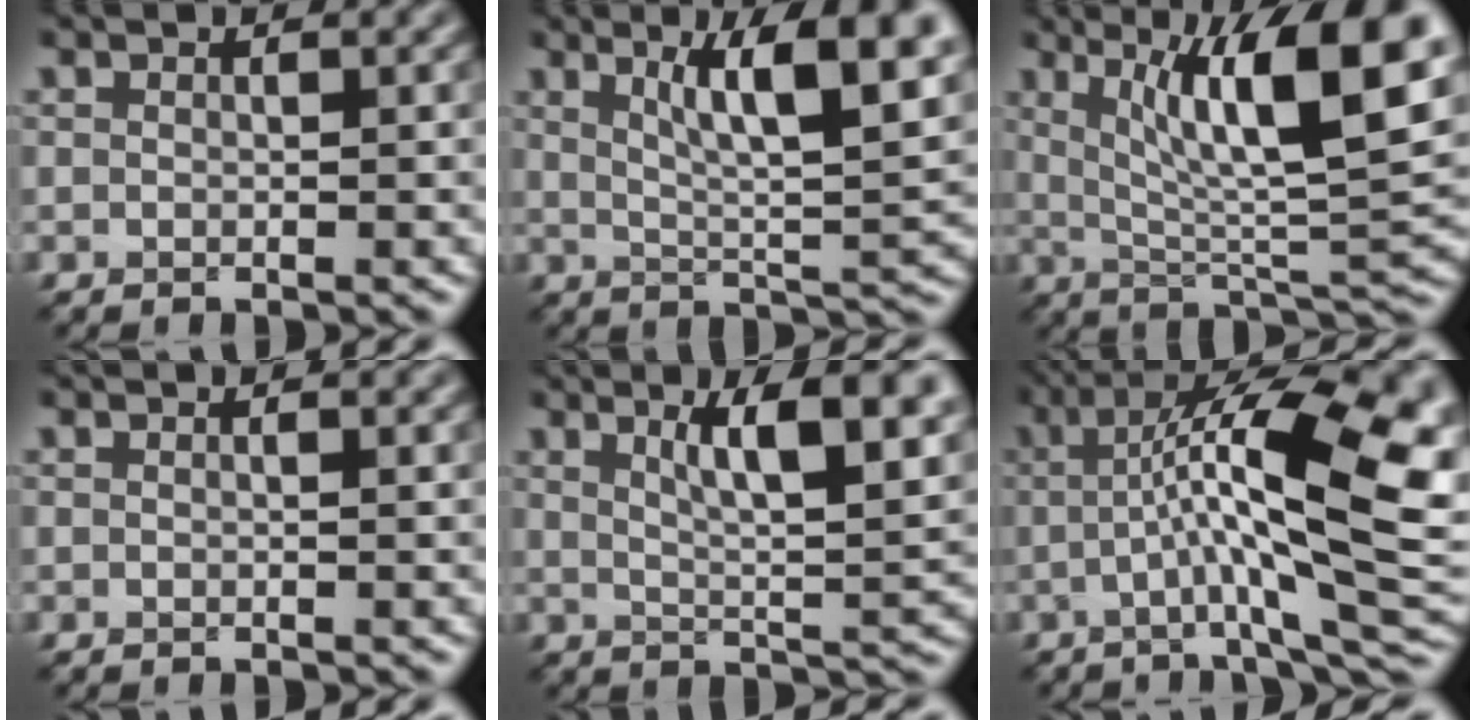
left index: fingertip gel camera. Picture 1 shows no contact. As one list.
[{"total": 9.8, "force": [4.1, 2.5, 8.6], "torque": [-0.116, 0.004, 0.070]}, {"total": 12.3, "force": [4.4, 3.0, 11.1], "torque": [-0.166, 0.003, 0.076]}, {"total": 0.0}, {"total": 8.8, "force": [3.8, 2.5, 7.6], "torque": [-0.092, 0.008, 0.060]}, {"total": 14.7, "force": [0.8, 3.8, 14.2], "torque": [-0.220, 0.020, 0.013]}]